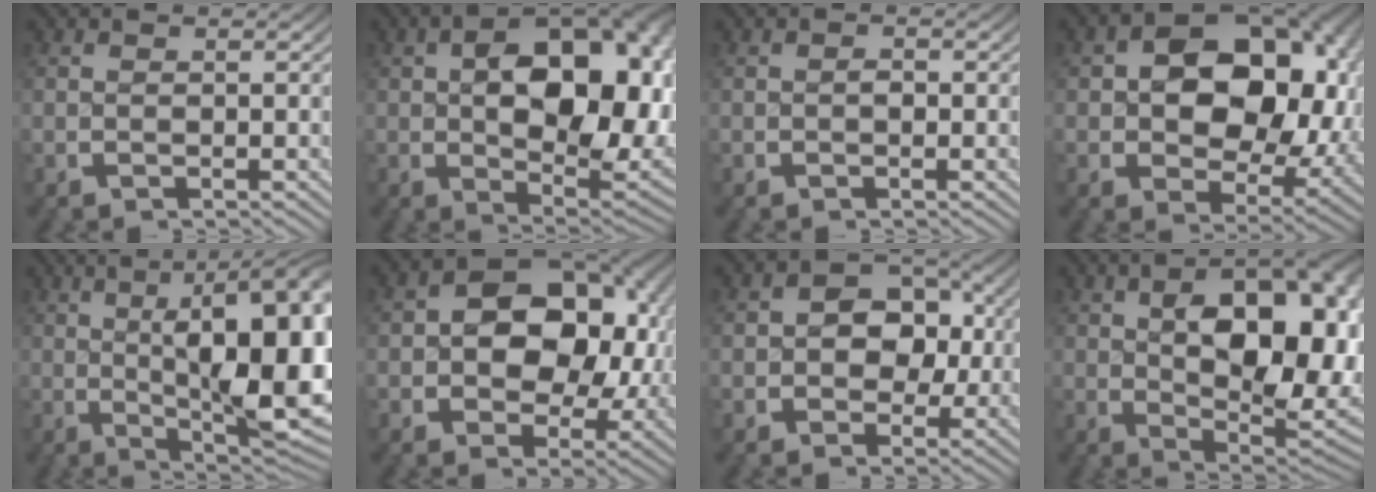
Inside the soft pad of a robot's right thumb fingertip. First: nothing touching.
{"total": 16.0, "force": [0.8, 9.6, 12.7], "torque": [-0.190, -0.041, 0.030]}
{"total": 0.7, "force": [-0.3, 0.4, 0.5], "torque": [-0.013, -0.003, -0.005]}
{"total": 13.7, "force": [0.9, 9.2, 10.1], "torque": [-0.163, -0.020, 0.020]}
{"total": 17.4, "force": [0.8, 8.4, 15.2], "torque": [-0.198, -0.021, 0.023]}
{"total": 11.3, "force": [0.6, 7.8, 8.1], "torque": [-0.132, -0.013, 0.011]}
{"total": 6.3, "force": [-0.3, 4.9, 3.9], "torque": [-0.073, -0.014, -0.003]}
{"total": 14.6, "force": [0.6, 7.9, 12.2], "torque": [-0.194, -0.040, 0.034]}